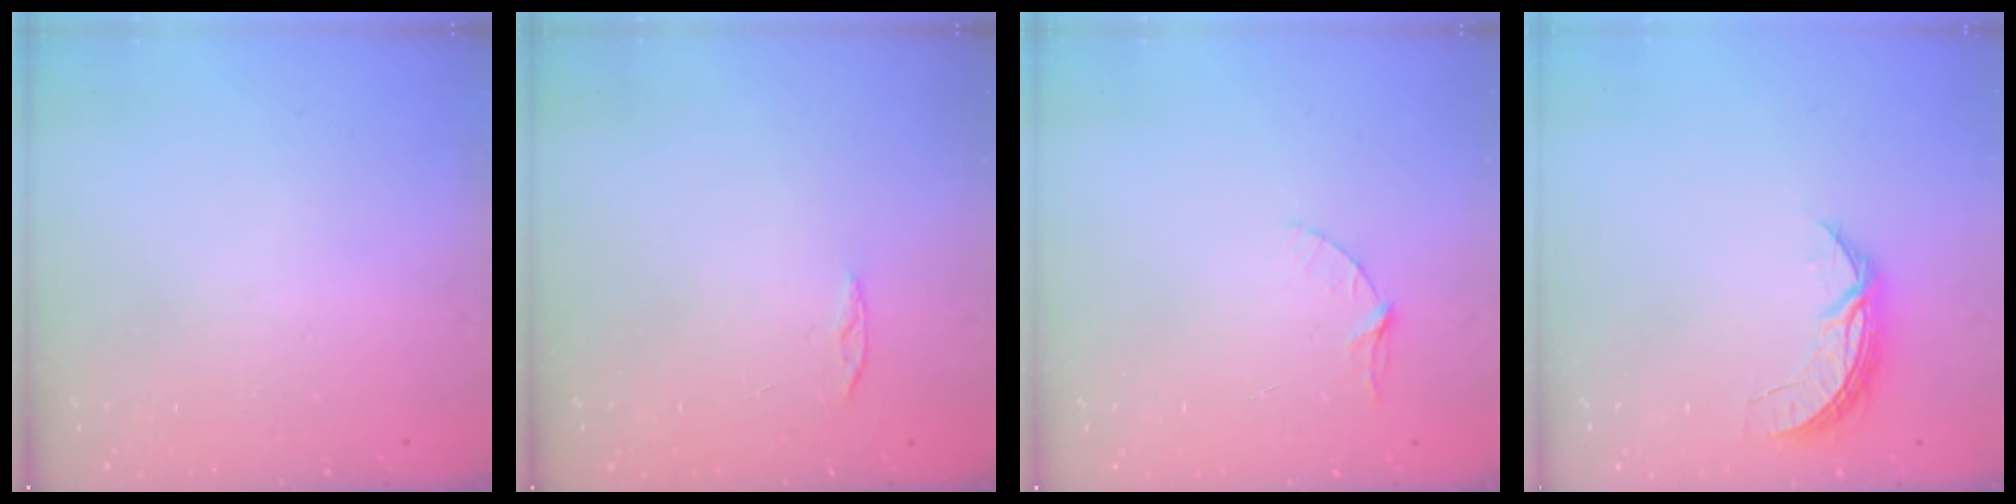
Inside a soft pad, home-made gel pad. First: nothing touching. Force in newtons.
{"total": 4.0, "press": 3.9, "slide": 0.4}
{"total": 4.0, "press": 3.9, "slide": 0.4}
{"total": 6.5, "press": 6.5, "slide": 0.5}